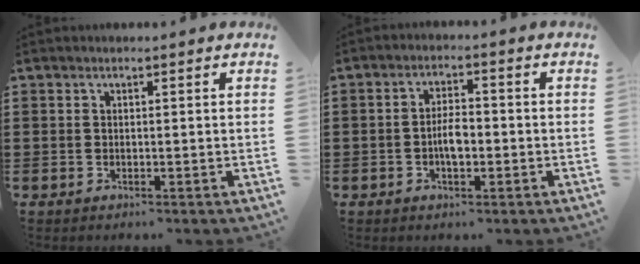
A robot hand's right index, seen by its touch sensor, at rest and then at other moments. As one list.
[{"total": 3.9, "force": [-0.8, 1.6, 3.5], "torque": [-0.072, 0.004, -0.018]}]